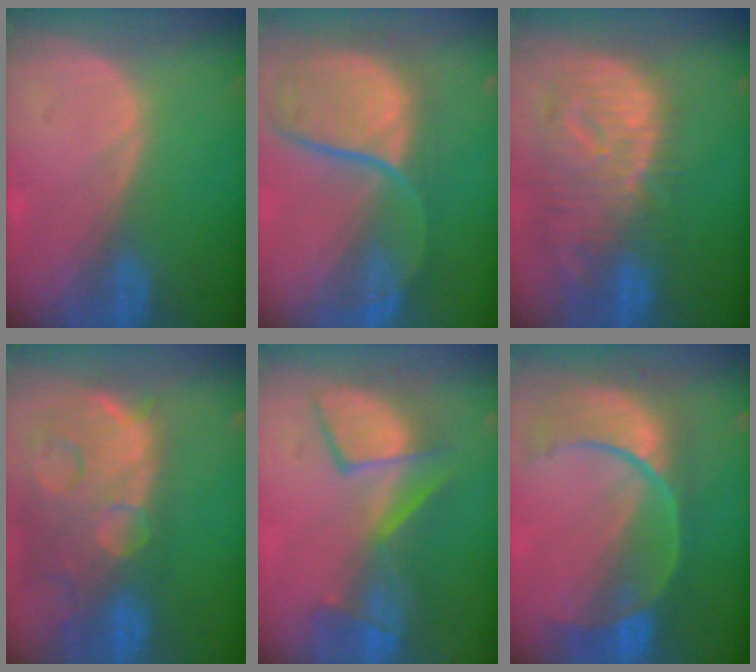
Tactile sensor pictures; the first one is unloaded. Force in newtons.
{"total": 11.4, "press": 9.7, "slide": 5.9}
{"total": 12.5, "press": 10.8, "slide": 6.4}
{"total": 14.5, "press": 12.0, "slide": 8.1}
{"total": 8.8, "press": 8.8, "slide": 0.6}
{"total": 11.0, "press": 9.3, "slide": 6.0}